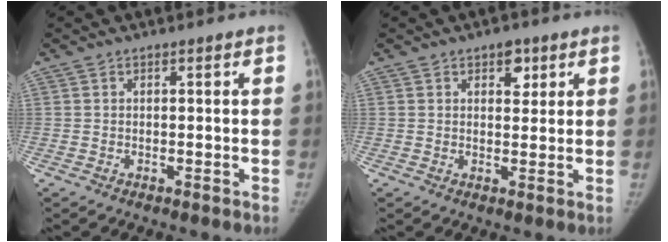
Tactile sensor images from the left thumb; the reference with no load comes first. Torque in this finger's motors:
{"motor_torque": [0.54, 0.33, 0.47, -0.75, 0.02]}